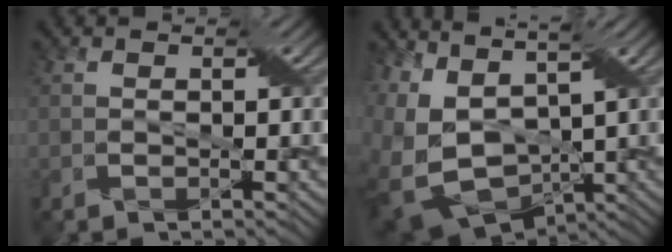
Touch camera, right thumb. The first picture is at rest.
{"total": 12.5, "force": [0.7, 7.6, 9.9], "torque": [-0.248, -0.016, 0.060]}